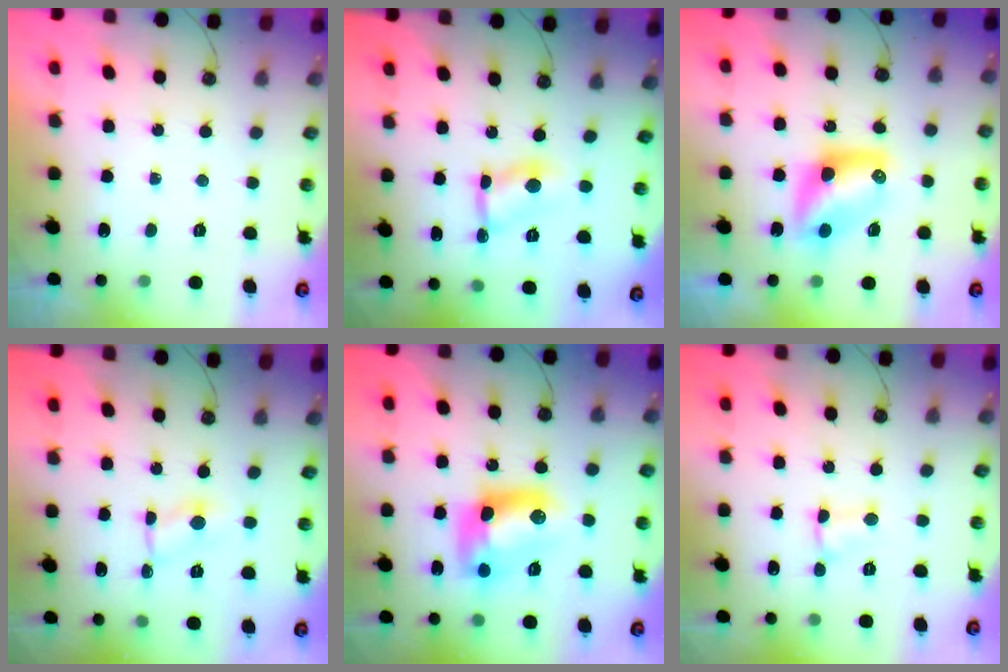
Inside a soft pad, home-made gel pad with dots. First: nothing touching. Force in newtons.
{"total": 4.3, "press": 4.3, "slide": 0.2}
{"total": 9.1, "press": 9.0, "slide": 0.8}
{"total": 1.2, "press": 1.2, "slide": 0.2}
{"total": 12.0, "press": 11.9, "slide": 0.7}
{"total": 1.9, "press": 1.9, "slide": 0.3}